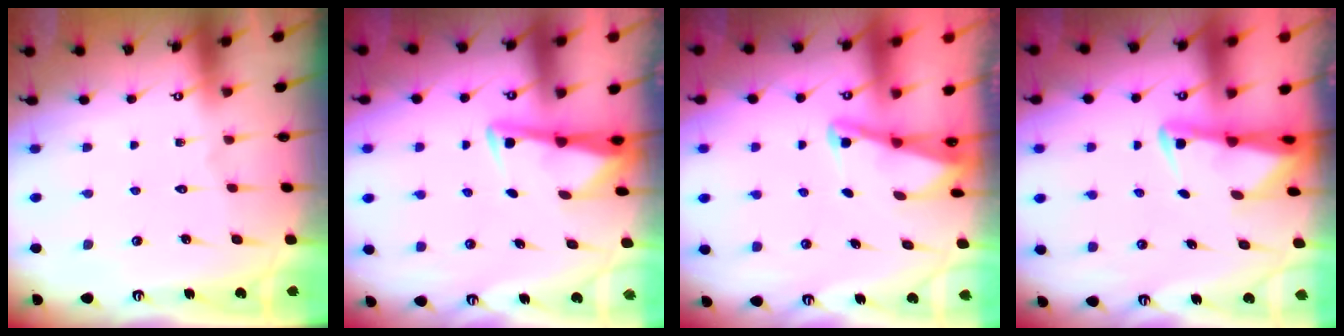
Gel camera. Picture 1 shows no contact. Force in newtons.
{"total": 3.1, "press": 3.1, "slide": 0.3}
{"total": 2.1, "press": 2.0, "slide": 0.4}
{"total": 2.3, "press": 2.3, "slide": 0.4}